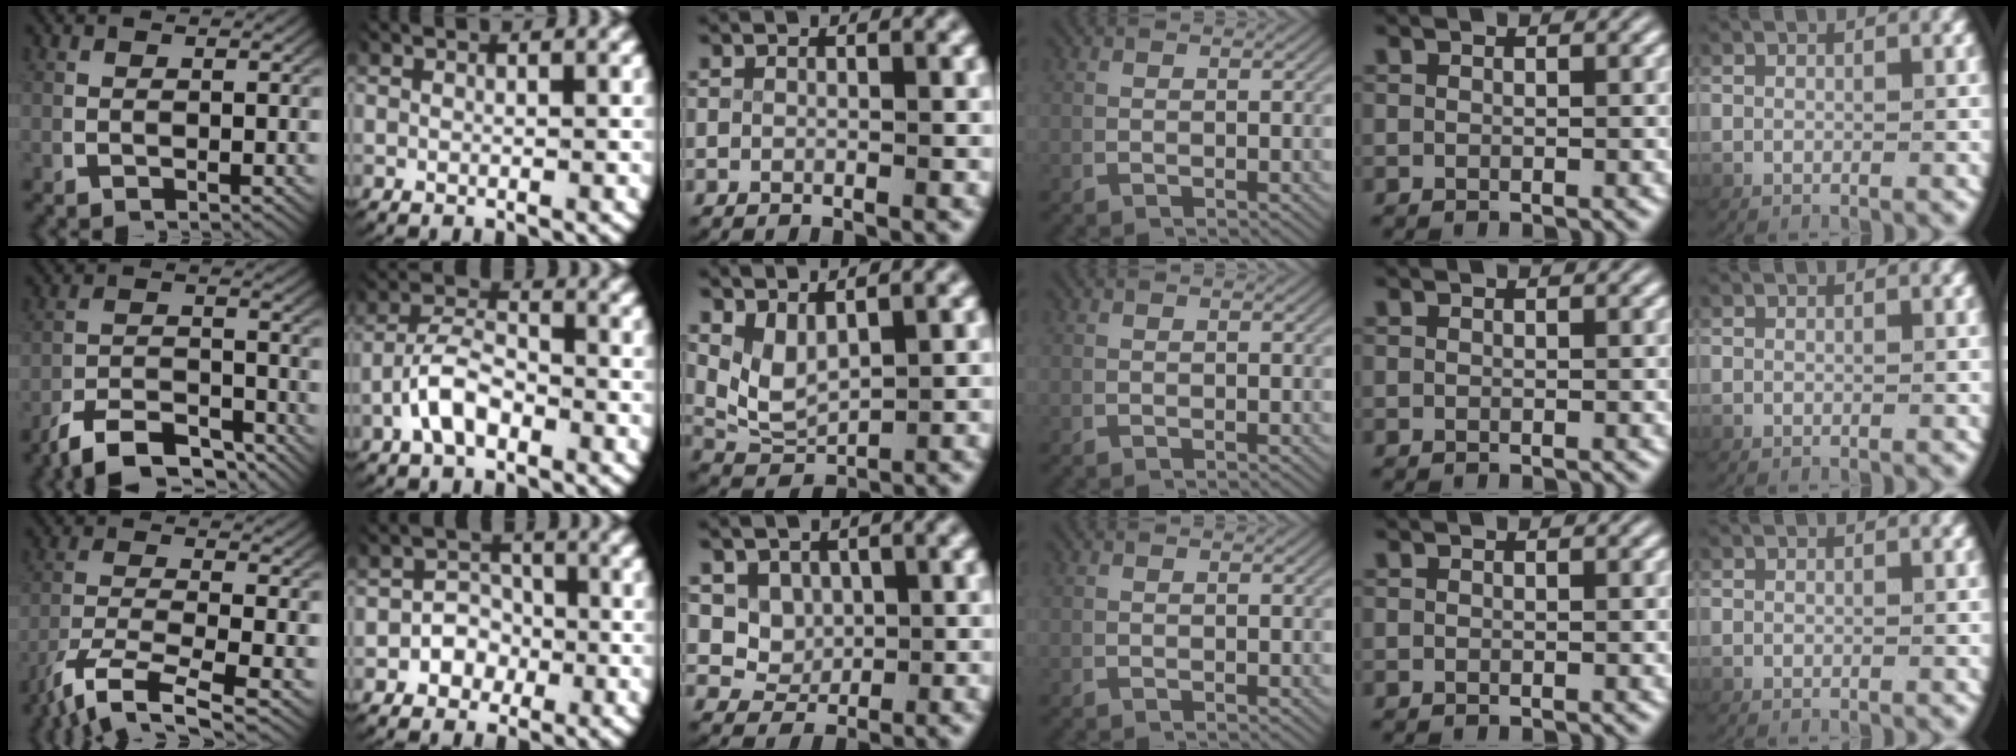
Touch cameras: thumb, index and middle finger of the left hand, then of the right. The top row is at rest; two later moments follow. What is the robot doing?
{"motion": "lift_and_place", "object": "card"}